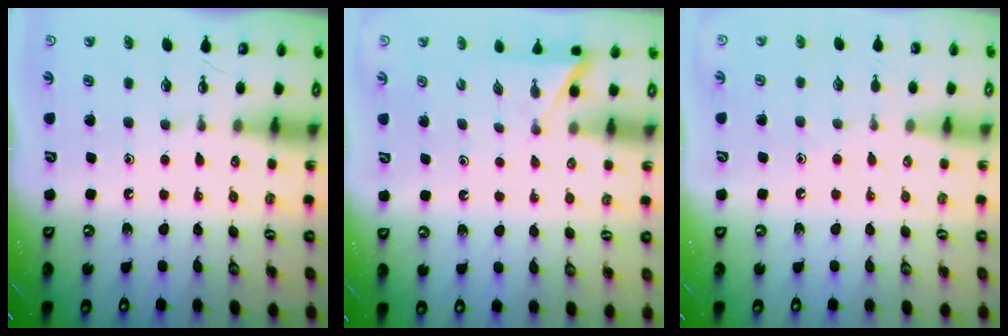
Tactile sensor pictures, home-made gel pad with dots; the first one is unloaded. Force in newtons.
{"total": 2.5, "press": 2.5, "slide": 0.2}
{"total": 3.4, "press": 3.3, "slide": 0.4}